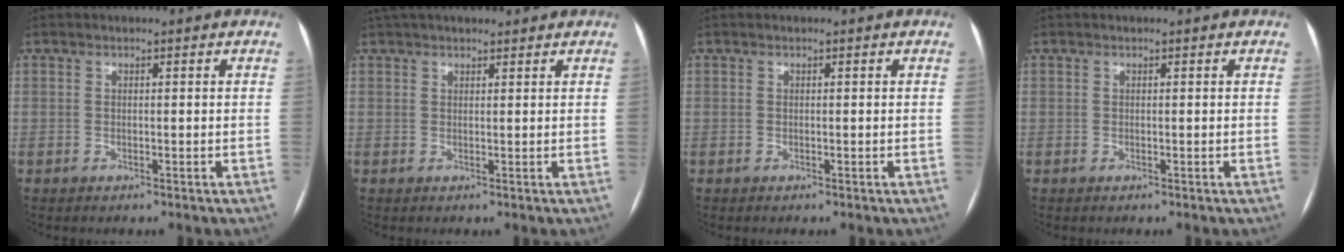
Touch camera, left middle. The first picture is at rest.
{"total": 8.6, "force": [7.4, 2.4, 3.6], "torque": [-0.052, 0.043, 0.114]}
{"total": 0.0}
{"total": 0.0}